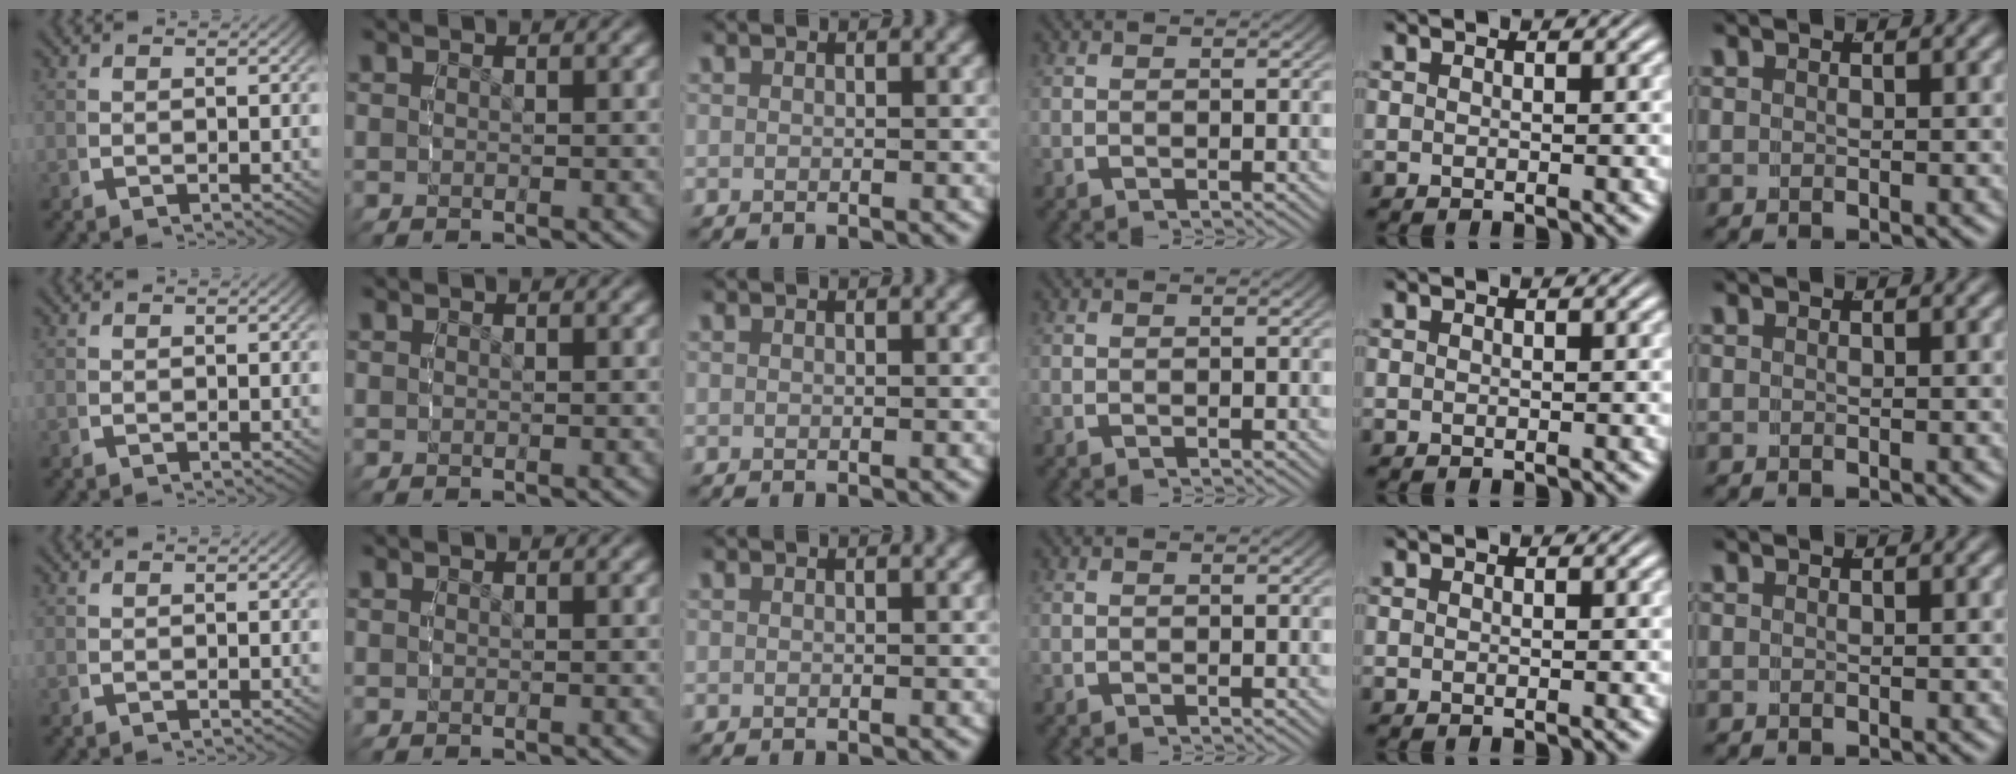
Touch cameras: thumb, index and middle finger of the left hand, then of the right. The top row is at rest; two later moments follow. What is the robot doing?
{"motion": "reach", "object": "photo album"}